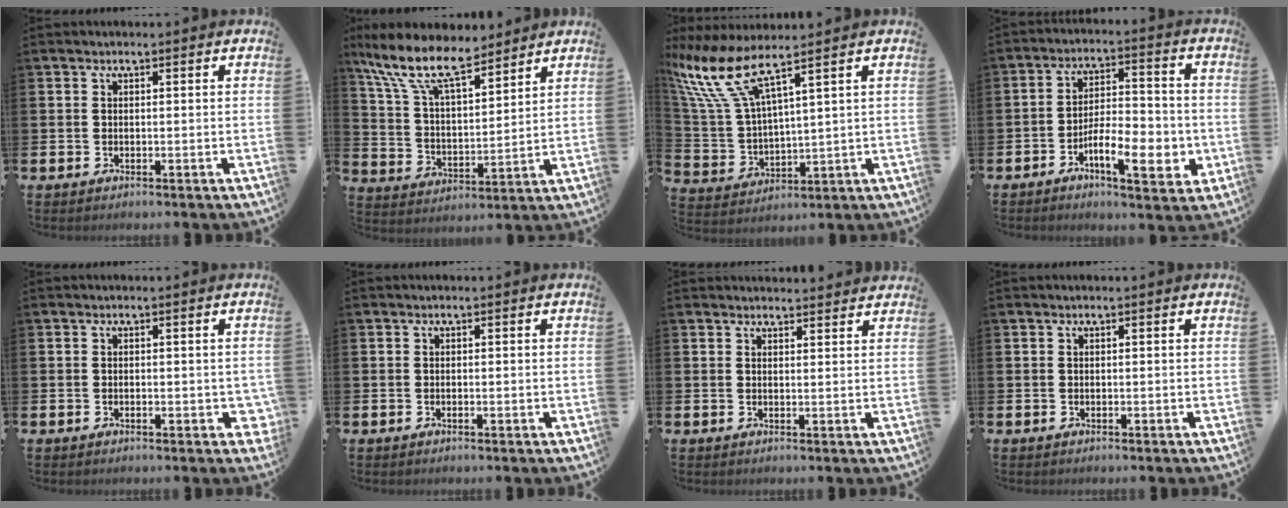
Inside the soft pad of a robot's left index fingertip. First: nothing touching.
{"total": 11.4, "force": [9.1, 3.5, 5.8], "torque": [-0.149, -0.040, 0.163]}
{"total": 9.7, "force": [7.5, 2.1, 5.7], "torque": [-0.144, -0.021, 0.133]}
{"total": 9.0, "force": [-3.6, 3.3, 7.5], "torque": [-0.104, 0.005, -0.060]}
{"total": 1.4, "force": [-0.4, 0.8, 1.1], "torque": [-0.009, -0.002, -0.011]}
{"total": 0.0}
{"total": 2.0, "force": [2.0, 0.1, -0.2], "torque": [0.014, -0.016, 0.035]}
{"total": 0.0}